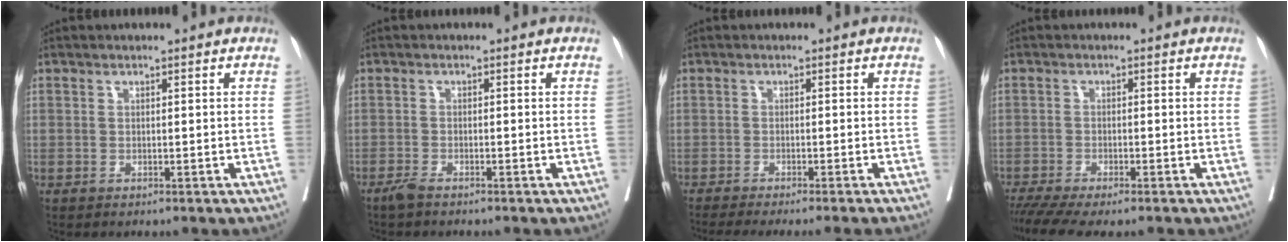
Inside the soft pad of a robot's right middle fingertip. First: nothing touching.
{"total": 1.8, "force": [-1.4, 0.3, 1.0], "torque": [-0.023, -0.002, -0.028]}
{"total": 9.2, "force": [-8.1, -1.4, 4.1], "torque": [-0.027, -0.025, -0.115]}
{"total": 7.8, "force": [-6.3, 1.1, 4.4], "torque": [-0.063, -0.013, -0.102]}